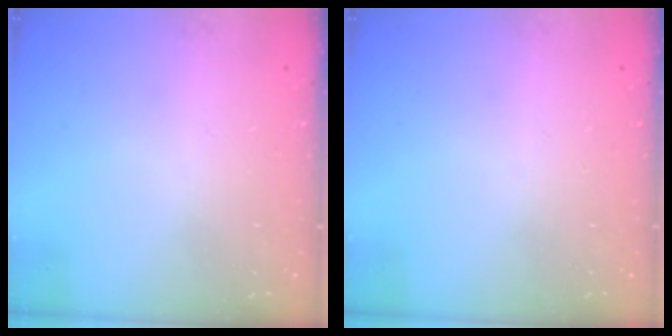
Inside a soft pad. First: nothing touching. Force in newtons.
{"total": 0.0}